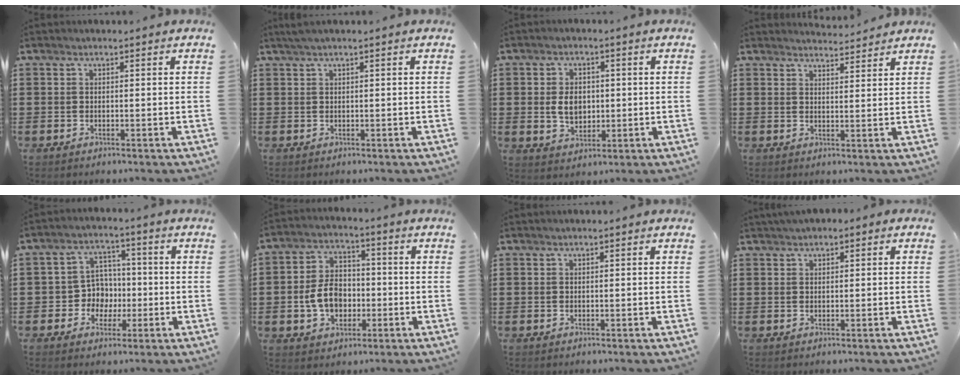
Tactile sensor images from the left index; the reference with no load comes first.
{"total": 0.9, "force": [0.4, 0.0, 0.8], "torque": [-0.014, 0.000, 0.007]}
{"total": 4.6, "force": [0.0, 3.2, 3.2], "torque": [-0.068, 0.005, -0.005]}
{"total": 2.9, "force": [2.9, 0.1, 0.1], "torque": [-0.003, -0.013, 0.053]}
{"total": 5.7, "force": [-0.9, 5.4, 1.7], "torque": [-0.051, 0.016, -0.016]}
{"total": 7.5, "force": [-1.6, 5.5, 4.7], "torque": [-0.112, 0.003, -0.037]}
{"total": 0.0}
{"total": 1.1, "force": [0.6, 0.5, 0.7], "torque": [-0.015, 0.004, 0.012]}